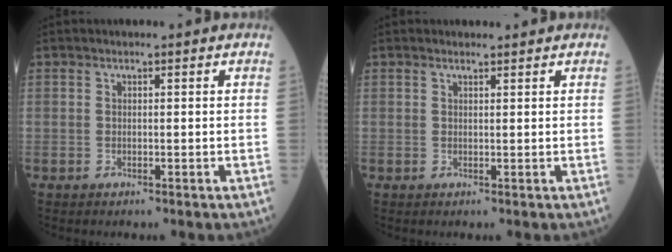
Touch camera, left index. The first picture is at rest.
{"total": 1.1, "force": [1.1, 0.1, 0.2], "torque": [-0.007, 0.005, 0.019]}